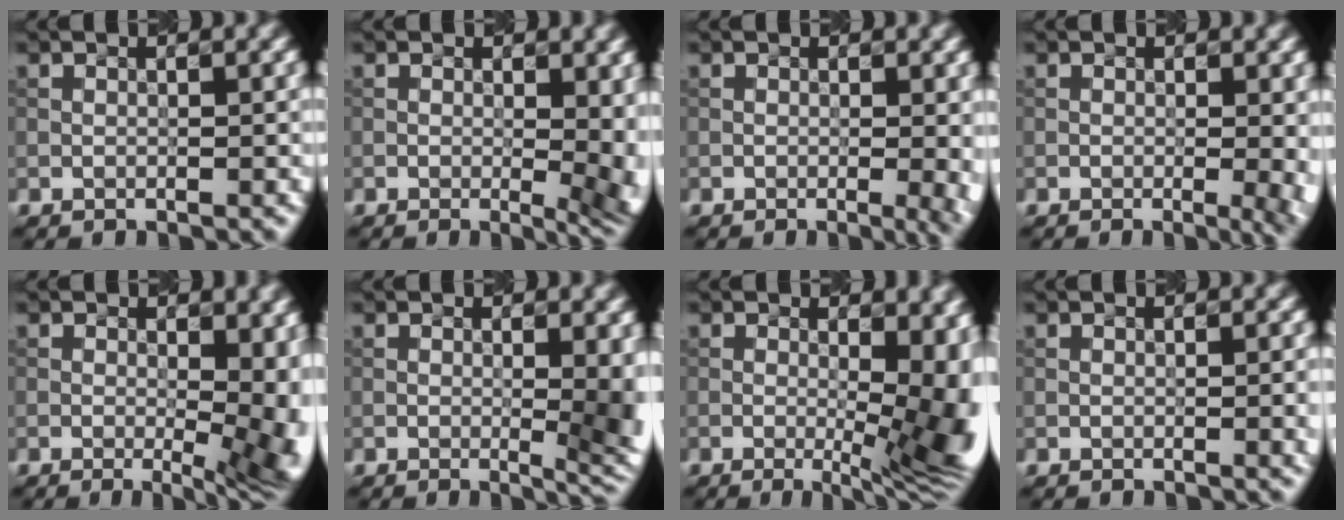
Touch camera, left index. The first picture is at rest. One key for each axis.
{"total": 9.2, "fx": -0.1, "fy": 4.5, "fz": 8.1, "tx": -0.055, "ty": 0.031, "tz": 0.008}
{"total": 5.2, "fx": -0.6, "fy": 2.3, "fz": 4.6, "tx": -0.031, "ty": 0.013, "tz": 0.003}
{"total": 5.9, "fx": -0.6, "fy": 2.7, "fz": 5.2, "tx": -0.032, "ty": 0.015, "tz": 0.003}
{"total": 13.0, "fx": -0.7, "fy": 5.9, "fz": 11.5, "tx": -0.094, "ty": 0.029, "tz": 0.006}
{"total": 6.8, "fx": -0.3, "fy": 2.5, "fz": 6.3, "tx": -0.051, "ty": 0.011, "tz": -0.002}
{"total": 15.3, "fx": -0.9, "fy": 6.5, "fz": 13.9, "tx": -0.121, "ty": 0.022, "tz": 0.011}
{"total": 2.3, "fx": -0.3, "fy": 0.9, "fz": 2.1, "tx": -0.008, "ty": 0.018, "tz": -0.002}